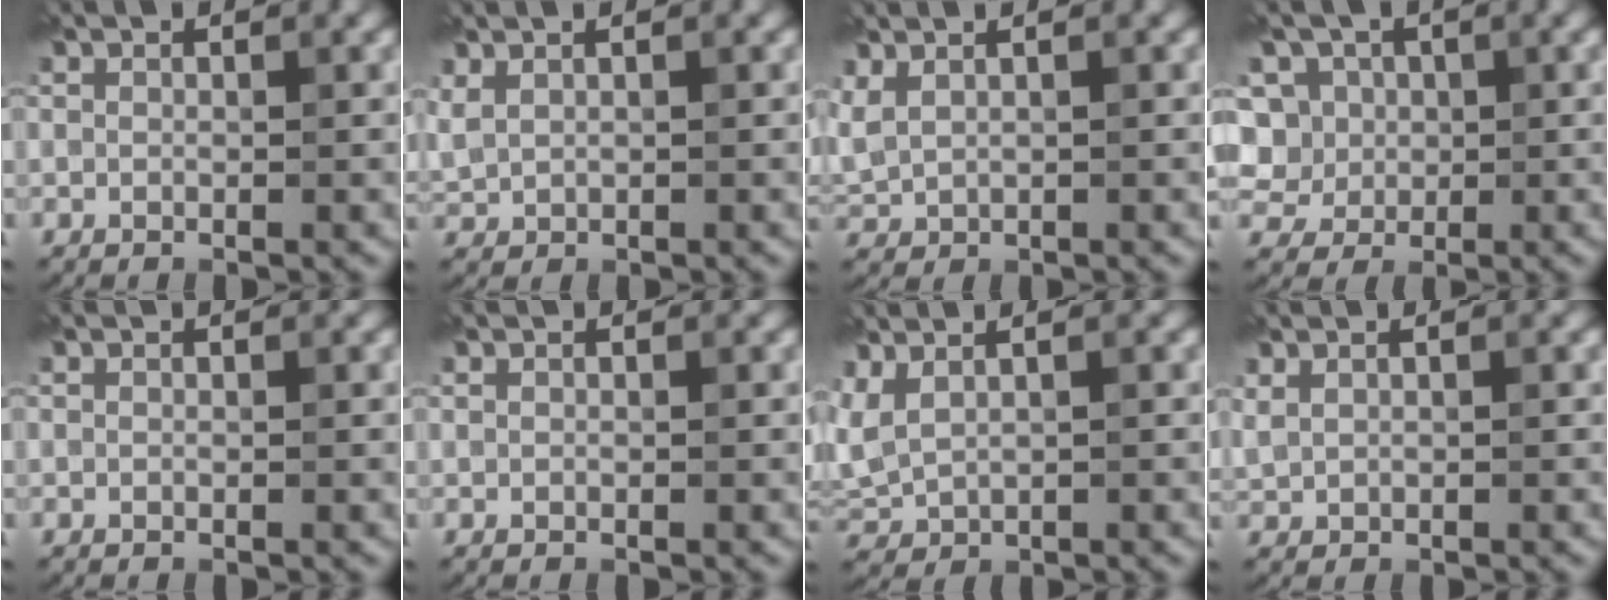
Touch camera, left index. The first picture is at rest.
{"total": 2.2, "force": [0.8, 1.3, 1.6], "torque": [-0.038, 0.006, 0.024]}
{"total": 3.2, "force": [1.2, 1.7, 2.5], "torque": [-0.064, 0.015, 0.032]}
{"total": 8.5, "force": [1.7, 7.5, 3.6], "torque": [-0.061, 0.042, -0.003]}
{"total": 0.0}
{"total": 0.0}
{"total": 4.1, "force": [1.6, 2.0, 3.2], "torque": [-0.081, 0.019, 0.041]}
{"total": 1.3, "force": [0.7, 0.7, 0.9], "torque": [-0.022, 0.004, 0.017]}